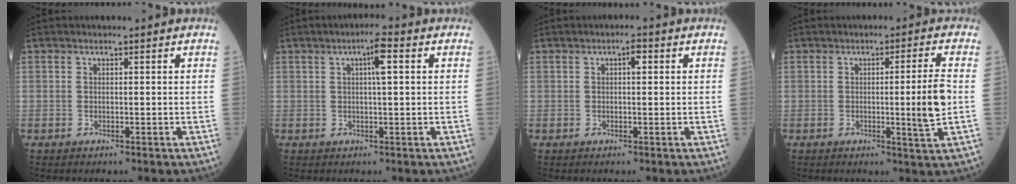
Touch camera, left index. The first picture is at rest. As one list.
[{"total": 3.5, "force": [0.9, 0.2, 3.3], "torque": [-0.053, 0.006, 0.011]}, {"total": 1.5, "force": [0.3, 0.5, 1.4], "torque": [-0.020, 0.001, 0.001]}, {"total": 5.8, "force": [-0.6, -1.4, 5.6], "torque": [-0.083, -0.016, -0.010]}]